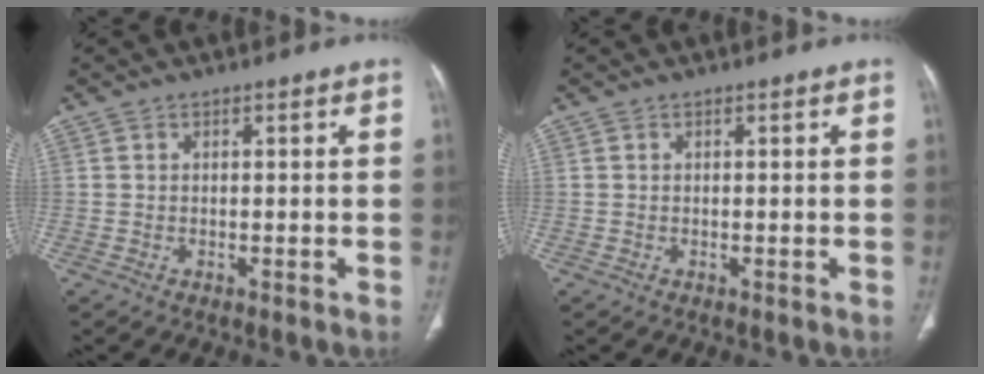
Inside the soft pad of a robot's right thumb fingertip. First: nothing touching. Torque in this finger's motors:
{"motor_torque": [0.05, 0.05, 0.00, 0.00, 0.01]}